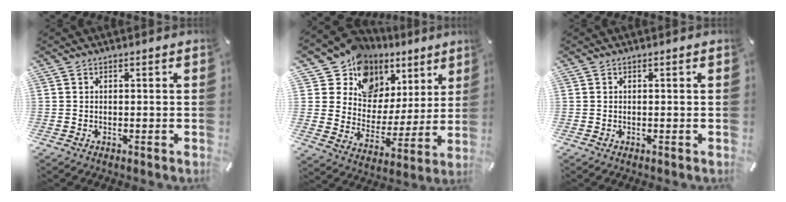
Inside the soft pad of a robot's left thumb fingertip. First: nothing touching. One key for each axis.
{"total": 12.7, "fx": 8.4, "fy": 9.4, "fz": 1.8, "tx": -0.046, "ty": -0.077, "tz": 0.154}
{"total": 0.0}